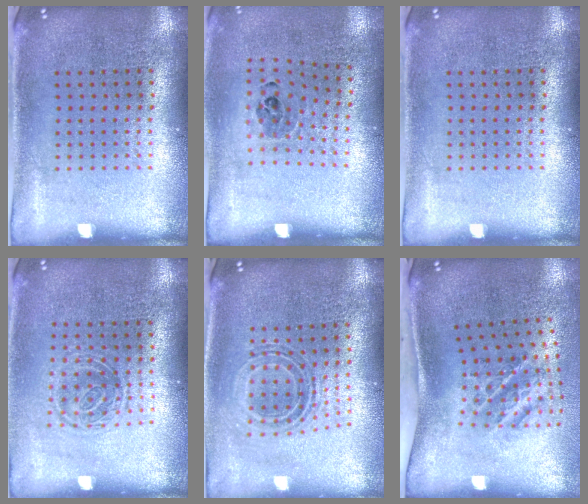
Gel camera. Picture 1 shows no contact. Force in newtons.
{"total": 0.9, "press": 0.8, "slide": 0.6}
{"total": 0.0}
{"total": 1.4, "press": 1.0, "slide": 0.9}
{"total": 0.7, "press": 0.7, "slide": 0.2}
{"total": 1.8, "press": 1.2, "slide": 1.3}